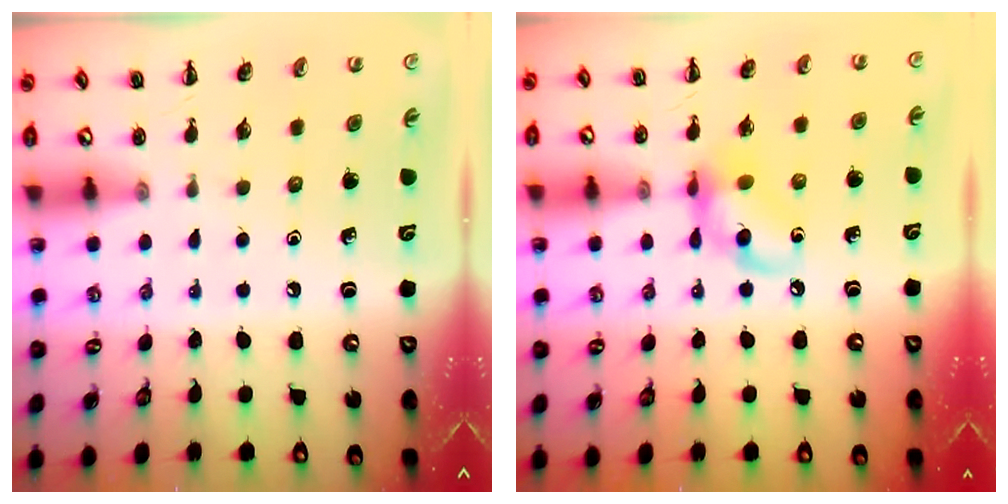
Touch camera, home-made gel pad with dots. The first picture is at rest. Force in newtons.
{"total": 10.1, "press": 9.9, "slide": 1.6}